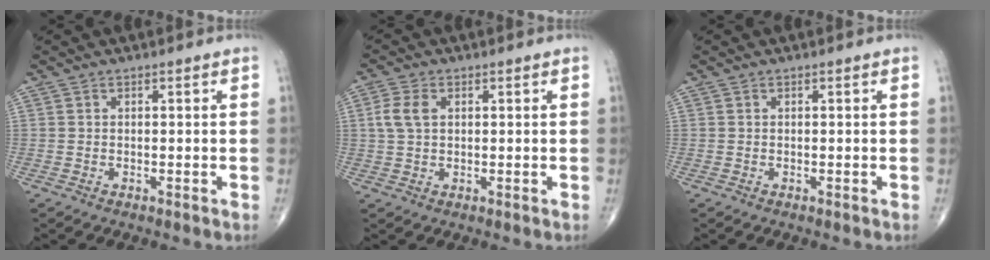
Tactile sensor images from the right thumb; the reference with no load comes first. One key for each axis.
{"total": 4.4, "fx": 1.0, "fy": 2.8, "fz": 3.2, "tx": -0.074, "ty": 0.006, "tz": 0.018}
{"total": 0.0}